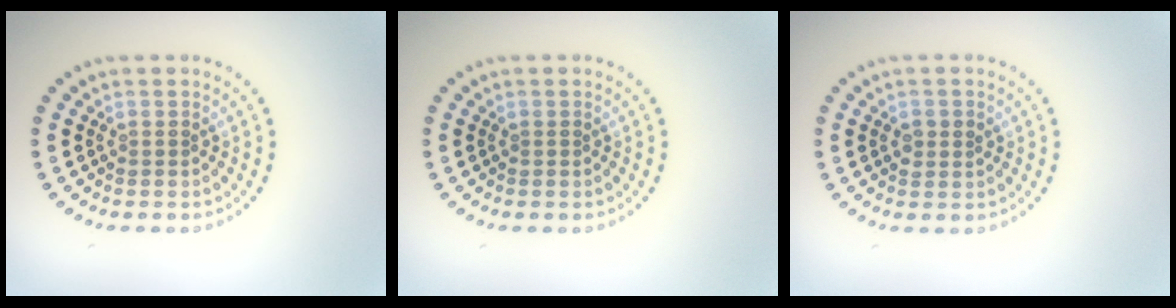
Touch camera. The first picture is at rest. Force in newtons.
{"total": 0.0}
{"total": 1.5, "press": 1.5, "slide": 0.2}